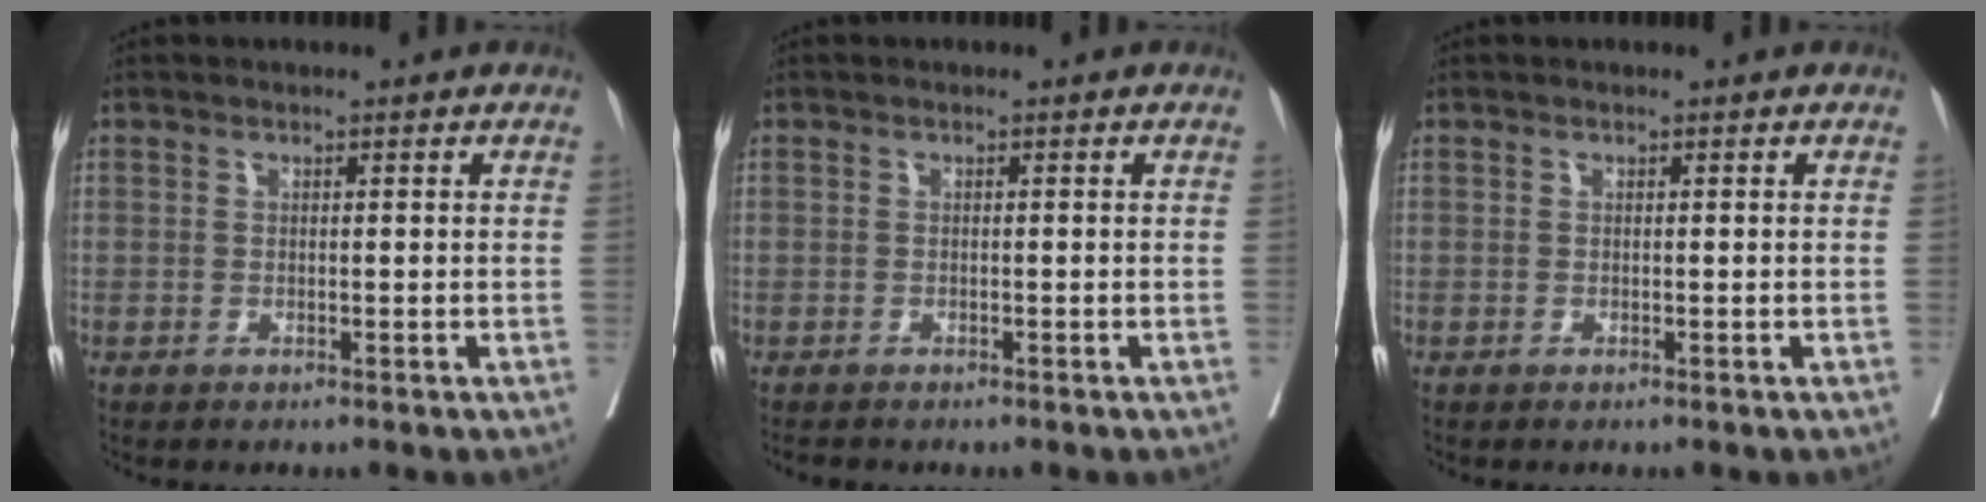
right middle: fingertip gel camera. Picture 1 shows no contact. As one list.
[{"total": 1.3, "force": [-1.2, 0.4, 0.3], "torque": [-0.010, -0.004, -0.019]}, {"total": 0.0}]